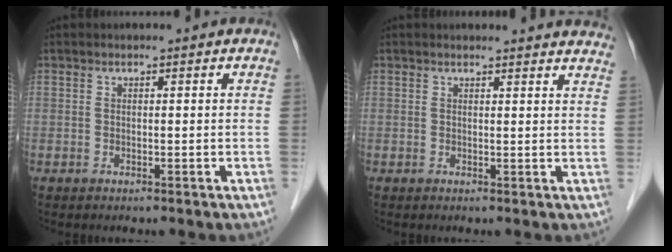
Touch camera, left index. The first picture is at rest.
{"total": 10.7, "force": [10.4, 0.5, 2.2], "torque": [-0.005, -0.029, 0.088]}